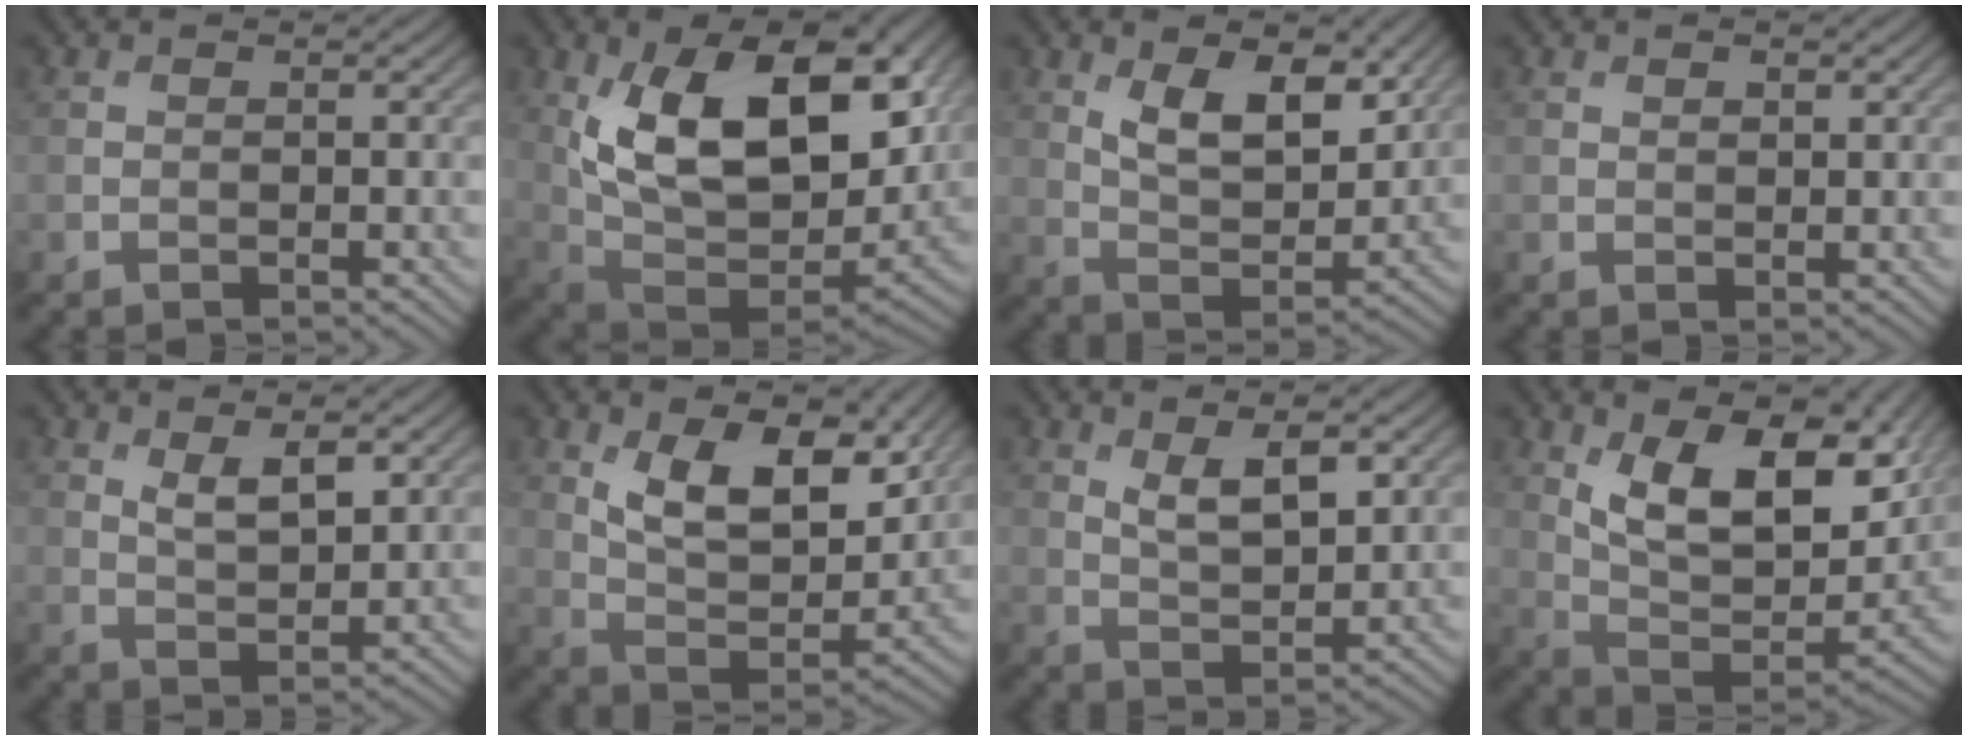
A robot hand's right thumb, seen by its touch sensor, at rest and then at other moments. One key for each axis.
{"total": 17.5, "fx": 5.1, "fy": 9.5, "fz": 13.8, "tx": -0.226, "ty": -0.007, "tz": 0.091}
{"total": 9.5, "fx": 4.4, "fy": 4.6, "fz": 7.0, "tx": -0.130, "ty": -0.012, "tz": 0.080}
{"total": 1.2, "fx": 0.7, "fy": 0.5, "fz": 0.7, "tx": -0.014, "ty": -0.003, "tz": 0.015}
{"total": 4.5, "fx": 2.2, "fy": 1.8, "fz": 3.5, "tx": -0.072, "ty": -0.006, "tz": 0.044}
{"total": 12.4, "fx": 5.6, "fy": 5.9, "fz": 9.4, "tx": -0.173, "ty": -0.018, "tz": 0.098}
{"total": 6.0, "fx": 2.7, "fy": 2.4, "fz": 4.8, "tx": -0.091, "ty": -0.008, "tz": 0.052}
{"total": 15.8, "fx": 6.9, "fy": 7.3, "fz": 12.2, "tx": -0.218, "ty": -0.005, "tz": 0.114}